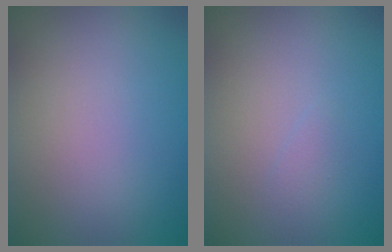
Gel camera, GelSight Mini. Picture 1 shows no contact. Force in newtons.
{"total": 0.5, "press": 0.5, "slide": 0.0}